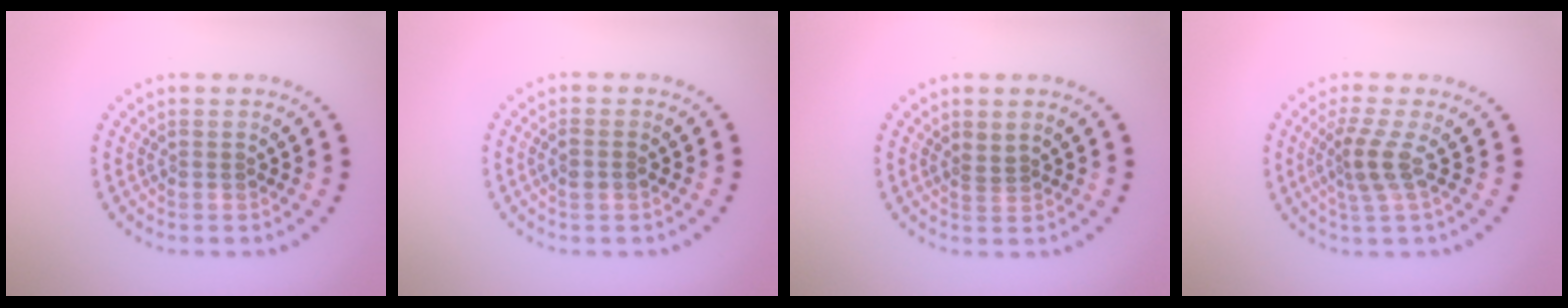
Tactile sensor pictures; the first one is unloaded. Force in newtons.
{"total": 1.1, "press": 1.1, "slide": 0.2}
{"total": 0.7, "press": 0.4, "slide": 0.5}
{"total": 2.6, "press": 1.9, "slide": 1.8}